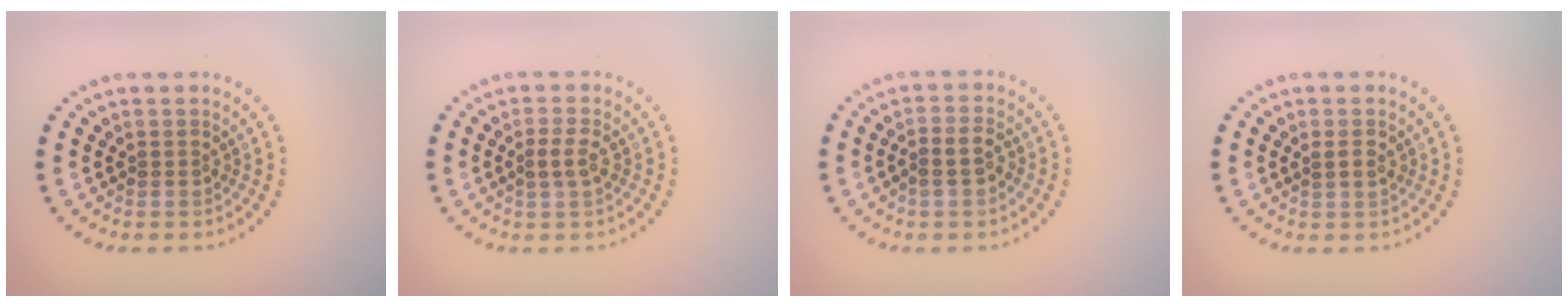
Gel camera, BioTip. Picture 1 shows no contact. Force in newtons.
{"total": 1.9, "press": 1.8, "slide": 0.3}
{"total": 2.4, "press": 2.2, "slide": 0.8}
{"total": 0.7, "press": 0.6, "slide": 0.3}